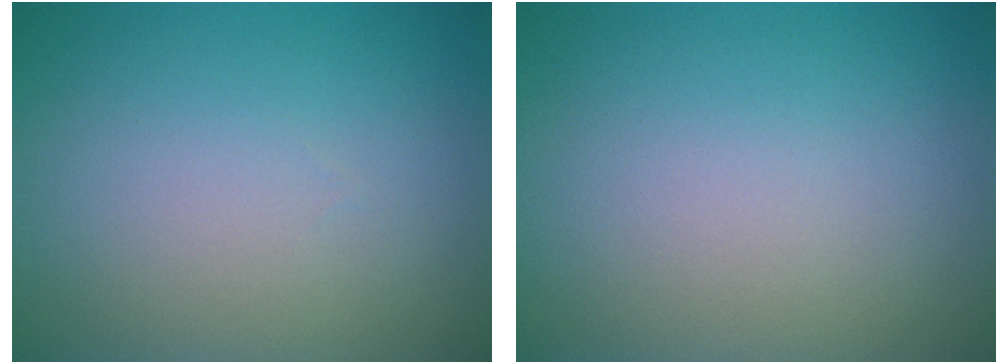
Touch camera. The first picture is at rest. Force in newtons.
{"total": 0.0}